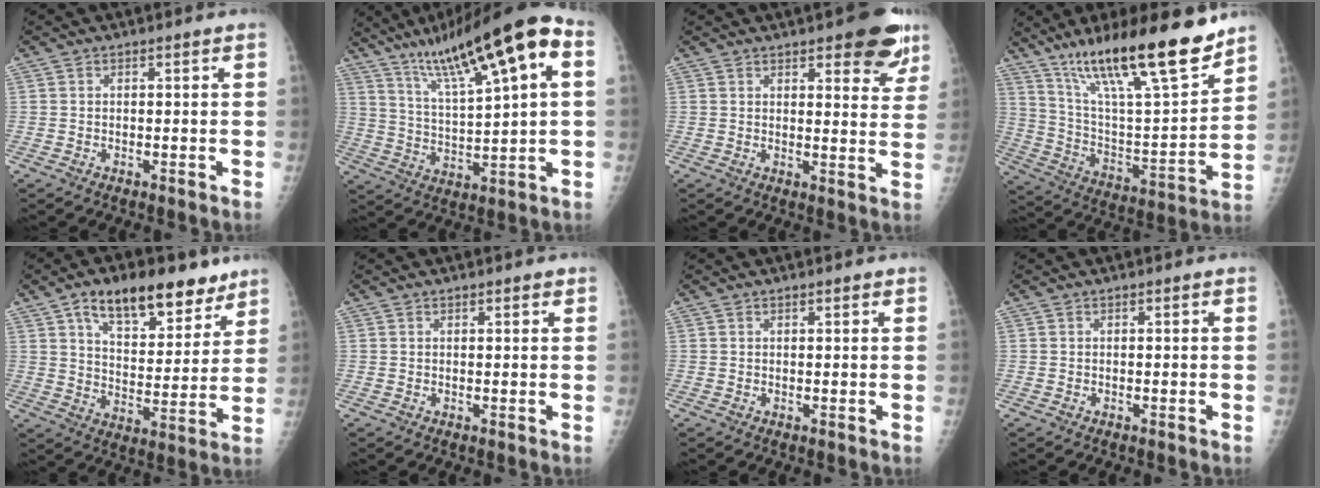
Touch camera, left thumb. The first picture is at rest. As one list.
[{"total": 18.6, "force": [8.8, 3.3, 16.1], "torque": [-0.252, -0.003, 0.153]}, {"total": 10.3, "force": [6.5, 3.6, 7.1], "torque": [-0.049, -0.031, 0.078]}, {"total": 24.6, "force": [17.2, 4.4, 16.9], "torque": [-0.262, -0.072, 0.299]}, {"total": 16.8, "force": [10.7, 8.1, 10.2], "torque": [-0.105, -0.046, 0.170]}, {"total": 1.1, "force": [0.8, 0.4, 0.7], "torque": [-0.008, -0.003, 0.010]}, {"total": 0.8, "force": [0.6, 0.3, 0.5], "torque": [-0.006, -0.002, 0.009]}, {"total": 0.0}]